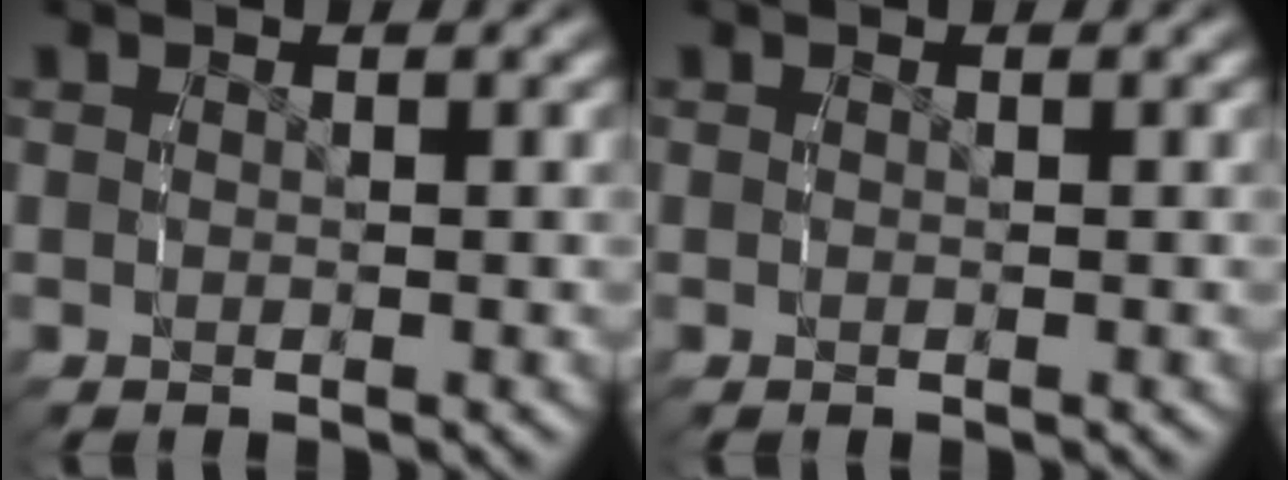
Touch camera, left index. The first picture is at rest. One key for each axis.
{"total": 0.0}